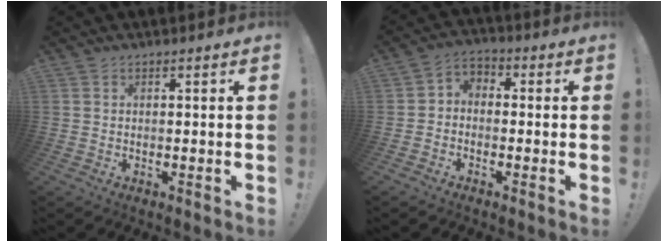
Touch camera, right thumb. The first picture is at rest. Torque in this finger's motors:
{"motor_torque": [0.61, 0.21, -0.03, 0.09, 0.03]}